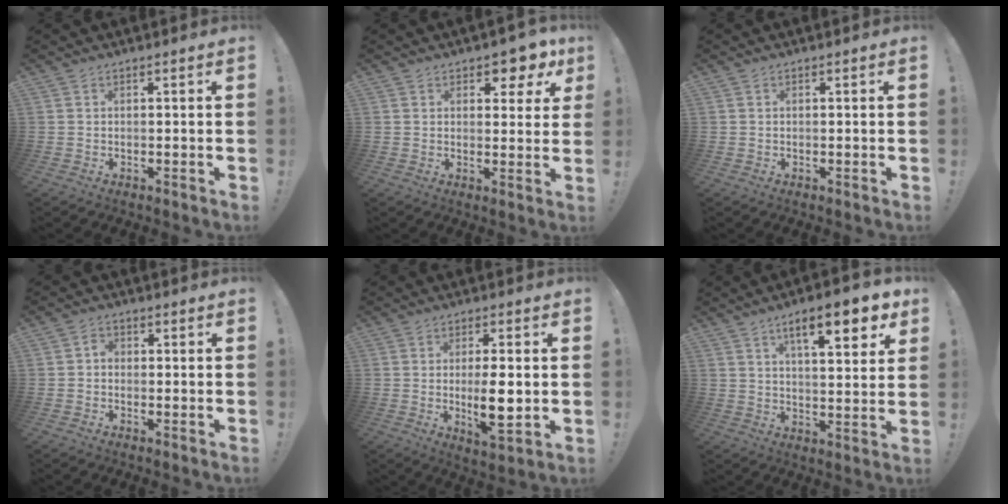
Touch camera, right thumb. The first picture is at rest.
{"total": 6.2, "force": [4.1, 3.3, 3.3], "torque": [-0.026, -0.032, 0.069]}
{"total": 0.0}
{"total": 2.3, "force": [-1.1, 1.7, 1.2], "torque": [-0.027, 0.013, -0.017]}
{"total": 9.8, "force": [-0.5, 2.8, 9.4], "torque": [-0.166, -0.015, -0.013]}
{"total": 13.0, "force": [6.6, 3.4, 10.7], "torque": [-0.156, -0.024, 0.100]}